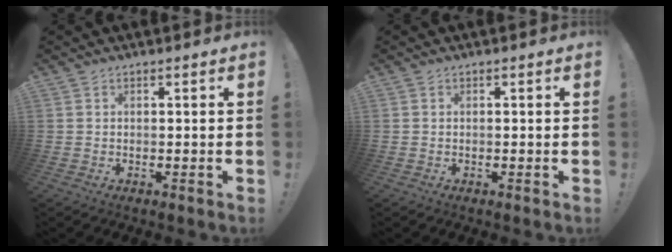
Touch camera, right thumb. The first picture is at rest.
{"total": 0.0}